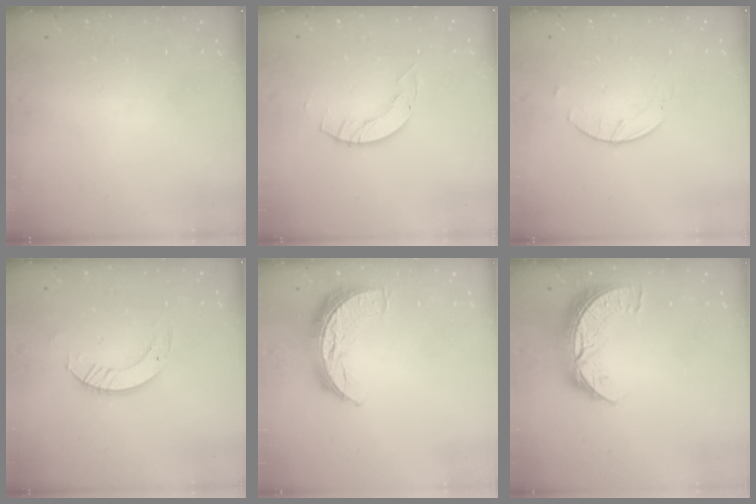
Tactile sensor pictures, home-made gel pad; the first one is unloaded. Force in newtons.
{"total": 2.1, "press": 2.1, "slide": 0.3}
{"total": 2.0, "press": 2.0, "slide": 0.3}
{"total": 5.7, "press": 5.7, "slide": 0.3}
{"total": 10.9, "press": 10.9, "slide": 0.4}
{"total": 10.3, "press": 10.2, "slide": 0.7}